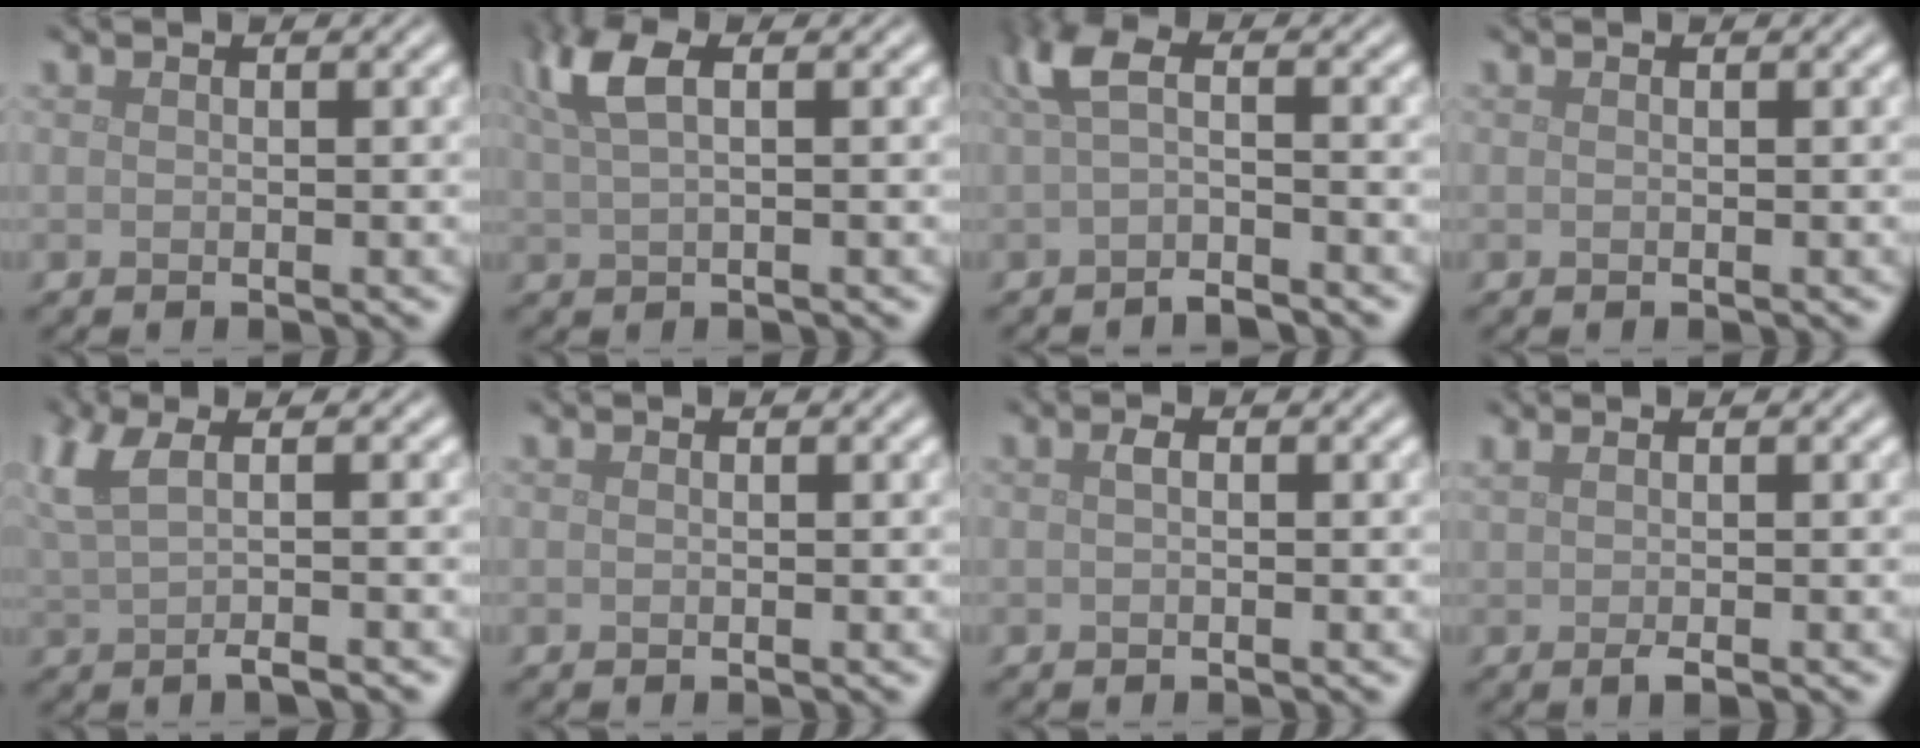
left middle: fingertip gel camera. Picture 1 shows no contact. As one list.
[{"total": 4.2, "force": [2.0, 1.5, 3.4], "torque": [-0.074, 0.011, 0.037]}, {"total": 3.4, "force": [-0.8, 1.0, 3.2], "torque": [-0.065, -0.005, -0.017]}, {"total": 0.0}, {"total": 4.5, "force": [0.5, 1.5, 4.2], "torque": [-0.068, 0.004, 0.005]}, {"total": 0.0}, {"total": 0.7, "force": [0.1, 0.3, 0.6], "torque": [-0.014, 0.002, 0.001]}, {"total": 1.8, "force": [0.2, 0.5, 1.7], "torque": [-0.028, 0.003, 0.002]}]